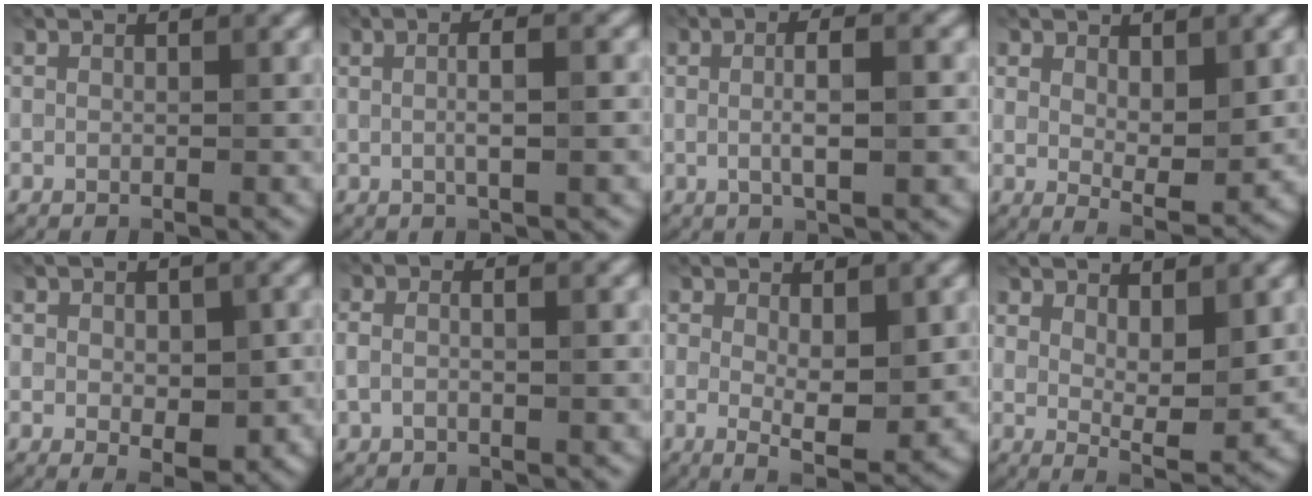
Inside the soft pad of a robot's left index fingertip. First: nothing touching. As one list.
[{"total": 3.7, "force": [0.3, 1.1, 3.5], "torque": [-0.042, 0.000, -0.003]}, {"total": 4.6, "force": [0.1, 1.1, 4.5], "torque": [-0.075, 0.005, 0.002]}, {"total": 4.0, "force": [0.9, 1.7, 3.5], "torque": [-0.057, -0.010, 0.023]}, {"total": 4.9, "force": [-0.5, 2.8, 3.9], "torque": [-0.051, -0.010, -0.002]}, {"total": 2.8, "force": [-0.2, 1.4, 2.5], "torque": [-0.048, 0.003, -0.008]}, {"total": 4.9, "force": [0.0, 1.7, 4.6], "torque": [-0.077, -0.011, 0.004]}, {"total": 4.4, "force": [1.4, 1.6, 3.9], "torque": [-0.066, -0.016, 0.030]}]